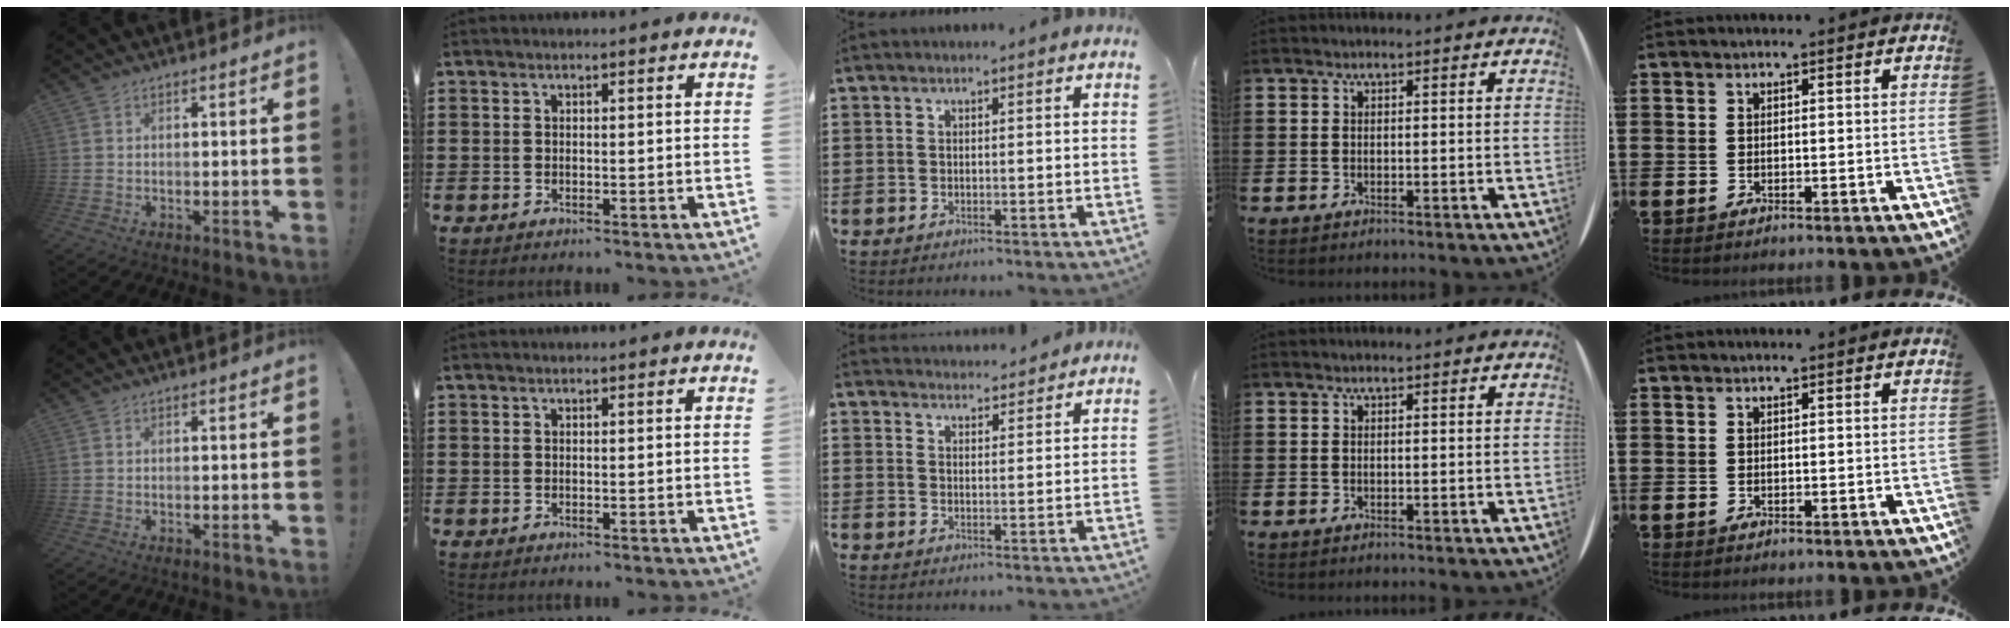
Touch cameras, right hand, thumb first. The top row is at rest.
{"middle": {"total": 3.1, "force": [3.1, 0.0, -0.4], "torque": [0.000, -0.012, 0.058]}}